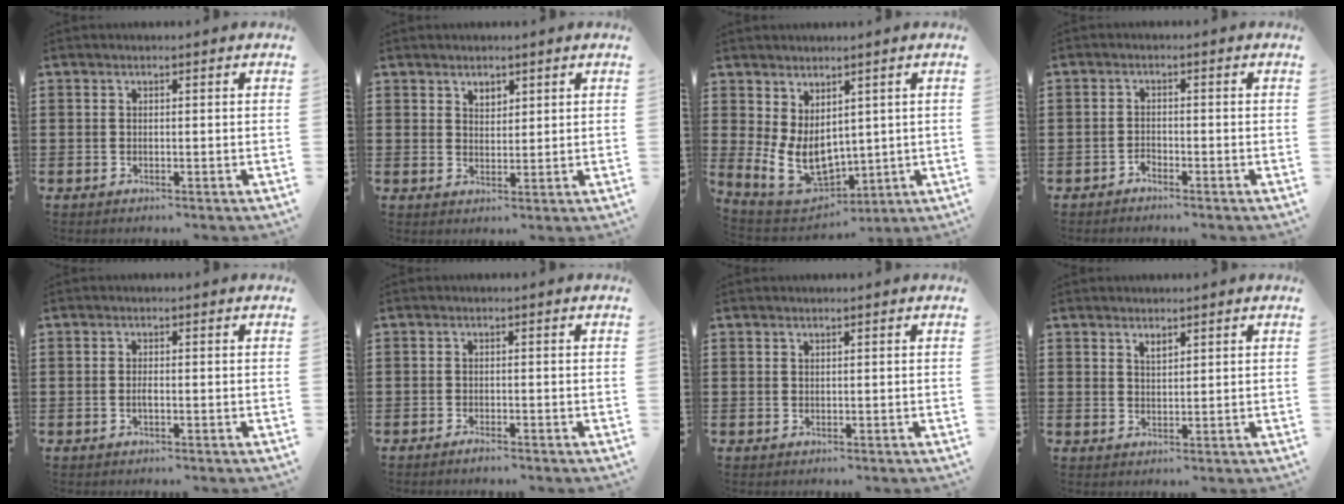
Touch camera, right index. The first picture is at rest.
{"total": 2.1, "force": [1.6, 1.4, 0.5], "torque": [-0.014, 0.007, 0.030]}
{"total": 8.7, "force": [1.2, 6.0, 6.2], "torque": [-0.143, -0.014, 0.029]}
{"total": 1.4, "force": [-1.4, 0.3, 0.1], "torque": [-0.008, 0.003, -0.029]}
{"total": 1.2, "force": [-0.4, 0.3, 1.1], "torque": [-0.022, -0.002, -0.006]}
{"total": 1.1, "force": [-1.1, 0.0, 0.4], "torque": [-0.009, -0.002, -0.020]}
{"total": 0.0}
{"total": 1.5, "force": [1.2, 0.6, 0.6], "torque": [-0.014, 0.003, 0.022]}